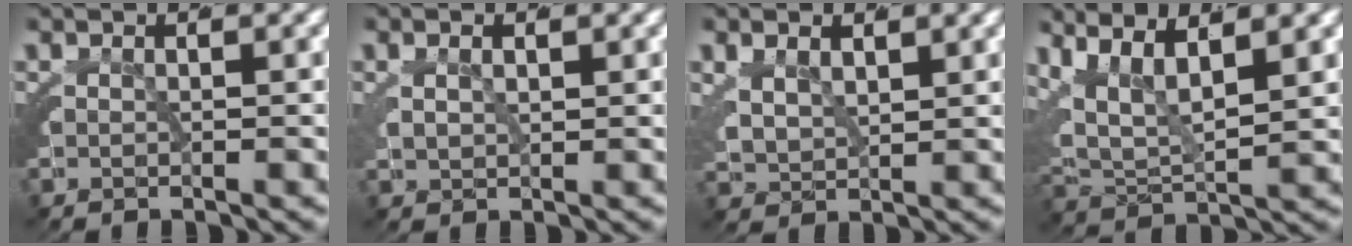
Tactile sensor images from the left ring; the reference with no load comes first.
{"total": 1.4, "force": [0.9, 0.4, 0.9], "torque": [-0.020, -0.004, 0.026]}
{"total": 2.5, "force": [1.6, 1.4, 1.3], "torque": [-0.041, -0.015, 0.042]}
{"total": 9.9, "force": [2.5, 7.5, 6.0], "torque": [-0.155, -0.022, 0.042]}